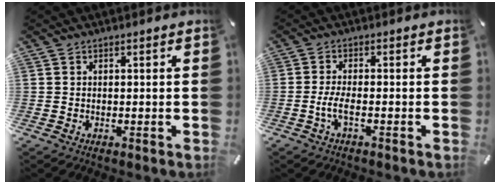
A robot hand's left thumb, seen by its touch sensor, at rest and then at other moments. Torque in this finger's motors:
{"motor_torque": [0.36, 1.11, 0.13, 0.10, 0.09]}